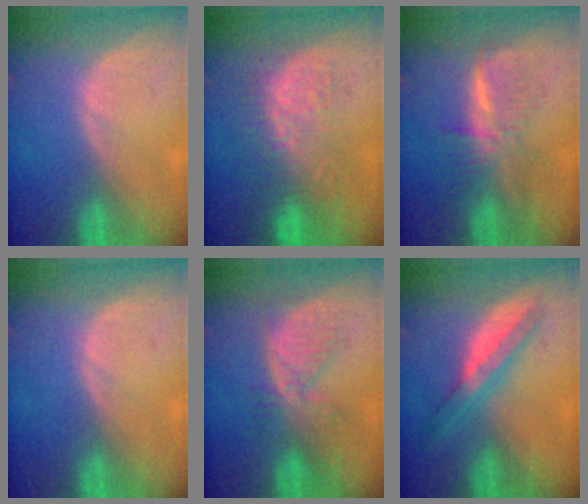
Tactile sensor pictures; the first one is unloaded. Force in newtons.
{"total": 8.9, "press": 8.6, "slide": 2.2}
{"total": 5.9, "press": 5.7, "slide": 1.7}
{"total": 0.0}
{"total": 6.4, "press": 6.2, "slide": 1.7}
{"total": 5.6, "press": 5.2, "slide": 2.0}